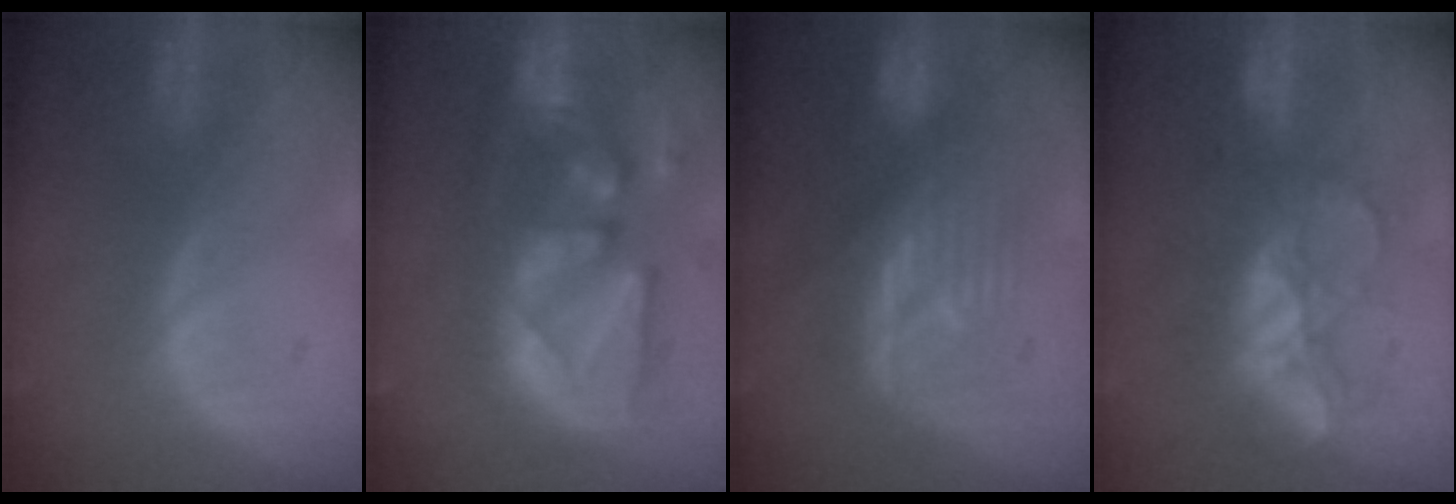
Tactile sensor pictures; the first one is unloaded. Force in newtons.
{"total": 12.9, "press": 11.2, "slide": 6.3}
{"total": 8.1, "press": 8.1, "slide": 1.0}
{"total": 9.8, "press": 8.6, "slide": 4.8}